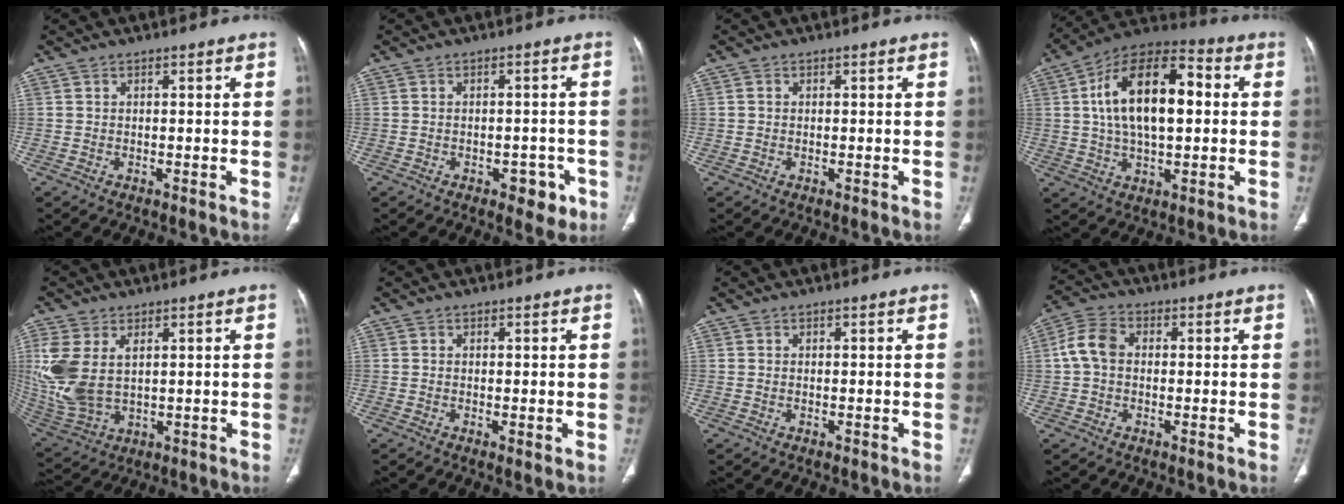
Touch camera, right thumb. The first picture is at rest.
{"total": 4.6, "force": [-2.3, 2.8, 2.9], "torque": [-0.017, 0.014, -0.025]}
{"total": 0.5, "force": [0.0, 0.5, 0.2], "torque": [-0.001, 0.002, -0.001]}
{"total": 18.7, "force": [2.5, 9.5, 16.0], "torque": [-0.263, 0.027, 0.035]}
{"total": 13.2, "force": [2.9, 7.9, 10.2], "torque": [-0.247, -0.006, 0.074]}
{"total": 1.0, "force": [-0.1, 0.3, 1.0], "torque": [-0.020, -0.006, -0.002]}
{"total": 0.0}
{"total": 6.2, "force": [0.2, 4.6, 4.3], "torque": [-0.086, 0.020, -0.003]}